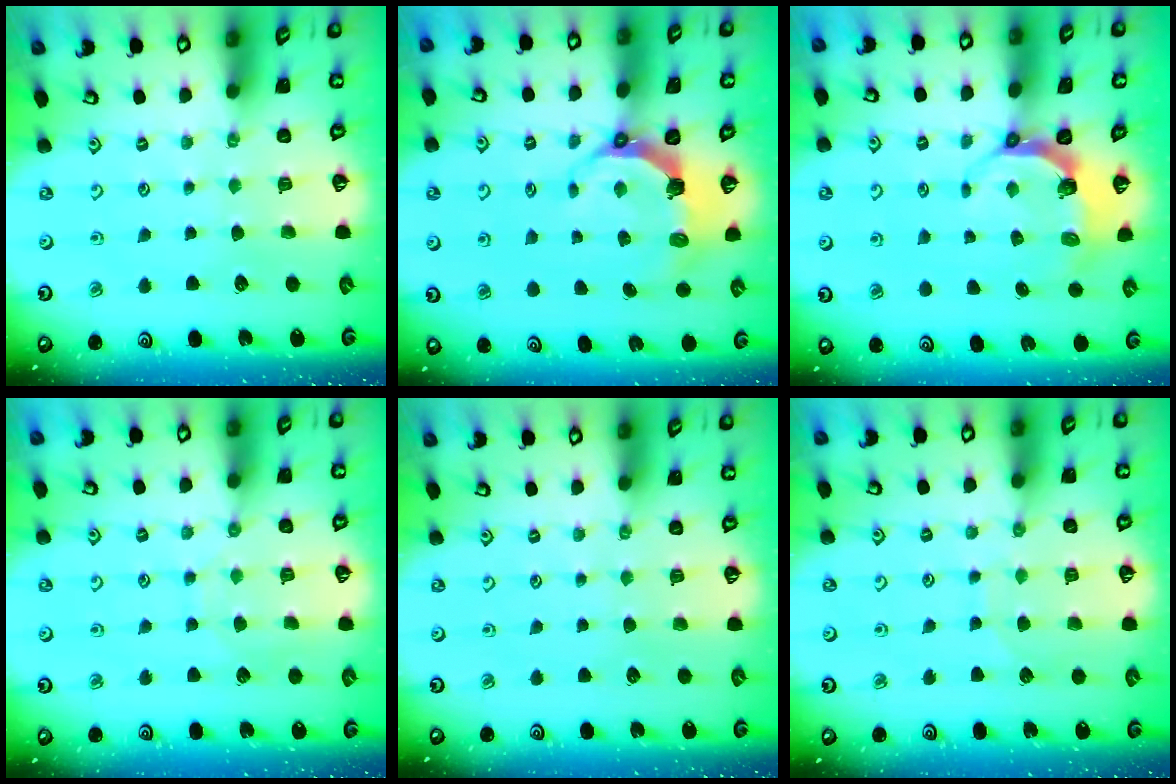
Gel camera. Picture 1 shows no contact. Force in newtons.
{"total": 7.7, "press": 5.9, "slide": 5.0}
{"total": 5.8, "press": 4.8, "slide": 3.4}
{"total": 7.2, "press": 7.2, "slide": 0.5}
{"total": 0.0}
{"total": 5.7, "press": 5.7, "slide": 0.6}